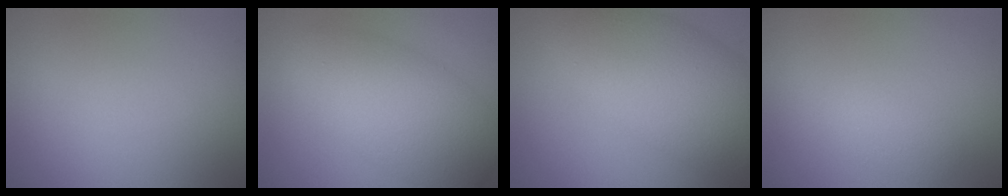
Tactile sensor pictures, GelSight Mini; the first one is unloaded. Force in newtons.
{"total": 7.5, "press": 7.5, "slide": 0.1}
{"total": 9.4, "press": 9.4, "slide": 0.2}
{"total": 1.7, "press": 1.7, "slide": 0.0}